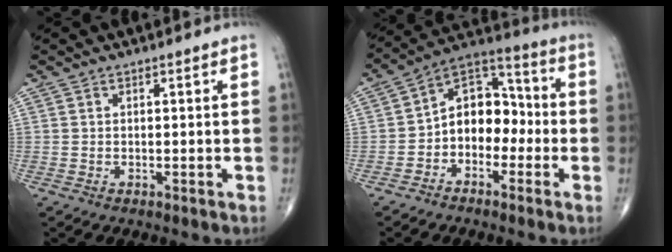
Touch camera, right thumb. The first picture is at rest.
{"total": 11.2, "force": [-2.3, 8.1, 7.5], "torque": [-0.081, 0.050, -0.058]}